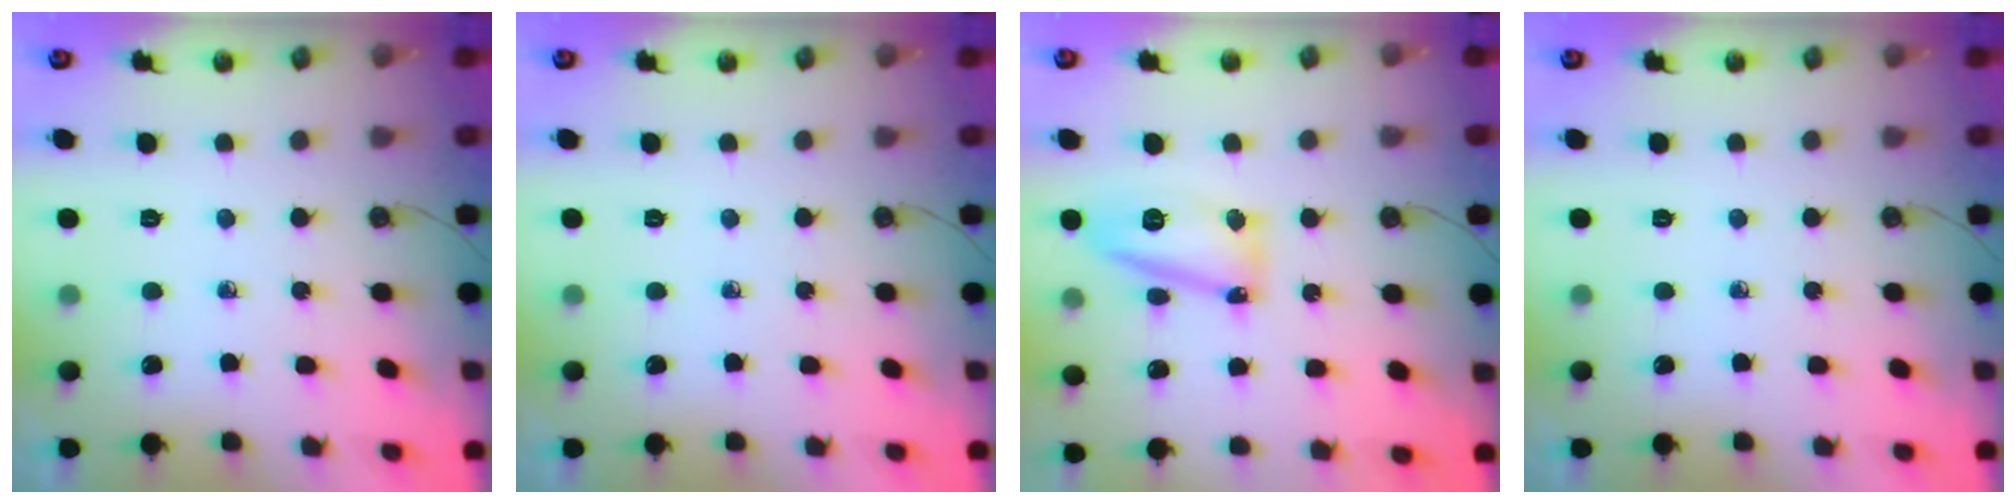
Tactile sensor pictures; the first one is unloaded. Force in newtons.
{"total": 0.0}
{"total": 13.7, "press": 13.6, "slide": 1.4}
{"total": 0.0}